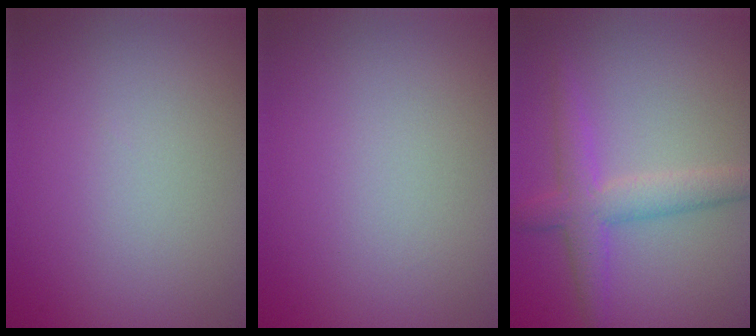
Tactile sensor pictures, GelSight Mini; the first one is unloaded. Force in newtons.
{"total": 0.0}
{"total": 3.8, "press": 3.8, "slide": 0.2}